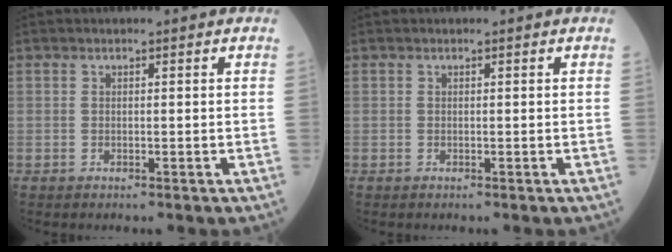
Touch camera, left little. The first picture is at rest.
{"total": 0.0}